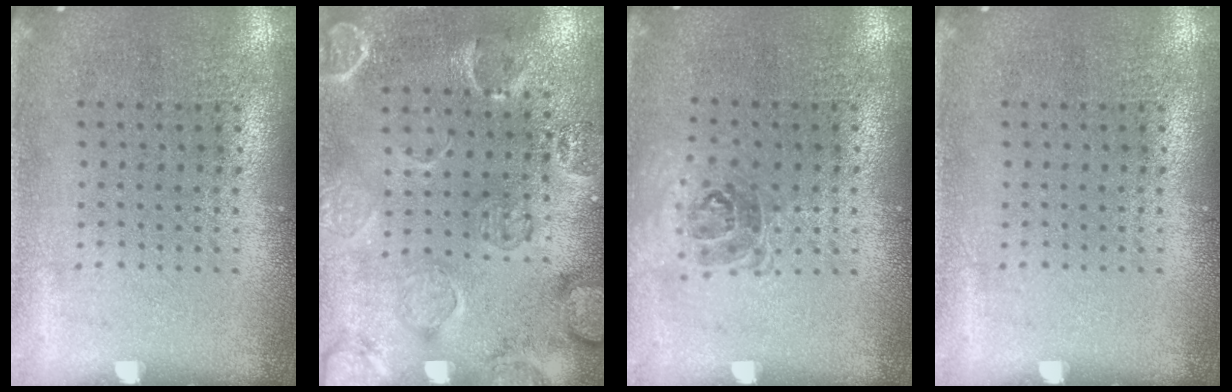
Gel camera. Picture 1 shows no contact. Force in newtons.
{"total": 2.7, "press": 1.8, "slide": 2.0}
{"total": 1.1, "press": 0.9, "slide": 0.5}
{"total": 0.0}